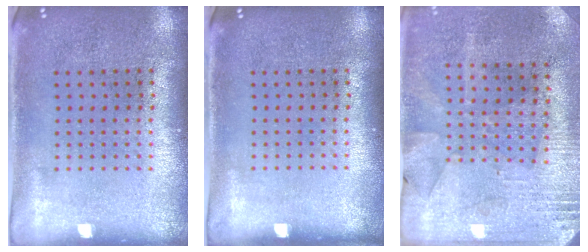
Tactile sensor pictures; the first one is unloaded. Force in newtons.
{"total": 0.0}
{"total": 2.8, "press": 2.5, "slide": 1.1}